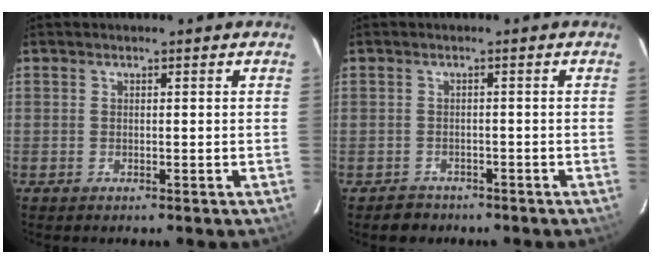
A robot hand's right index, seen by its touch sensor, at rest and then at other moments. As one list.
[{"total": 3.0, "force": [-1.9, 2.2, -0.2], "torque": [0.003, 0.014, -0.027]}]